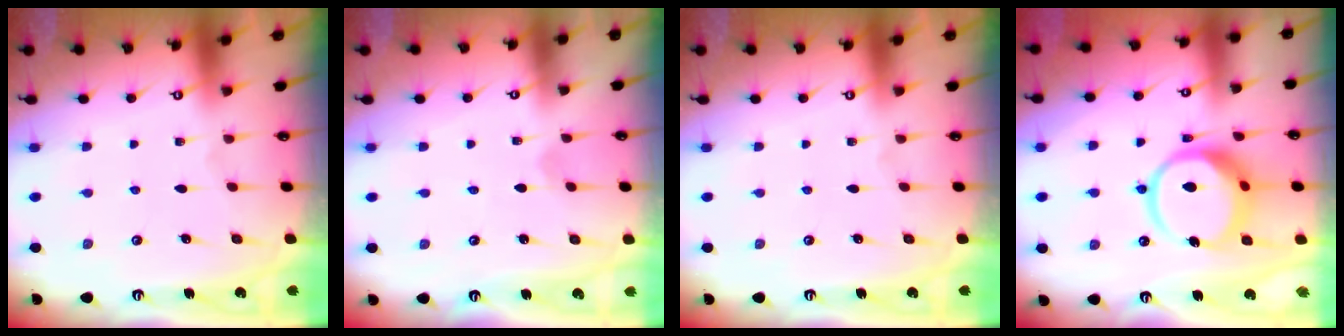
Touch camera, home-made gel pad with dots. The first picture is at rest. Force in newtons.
{"total": 0.7, "press": 0.7, "slide": 0.1}
{"total": 0.0}
{"total": 13.8, "press": 13.7, "slide": 1.7}